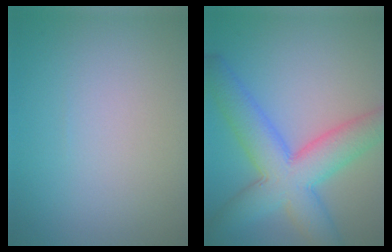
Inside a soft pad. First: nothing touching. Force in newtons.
{"total": 8.8, "press": 8.8, "slide": 0.1}